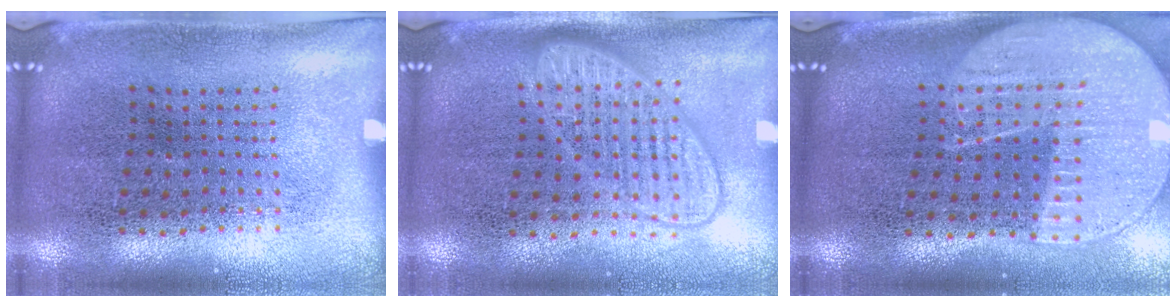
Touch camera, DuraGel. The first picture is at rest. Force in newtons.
{"total": 2.0, "press": 1.9, "slide": 0.3}
{"total": 2.2, "press": 1.9, "slide": 1.1}